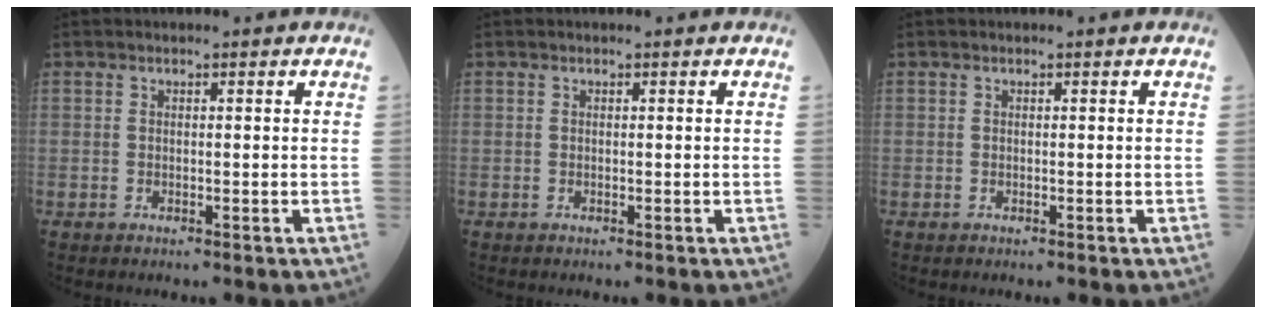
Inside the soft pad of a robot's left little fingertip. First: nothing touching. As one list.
[{"total": 0.0}, {"total": 0.0}]